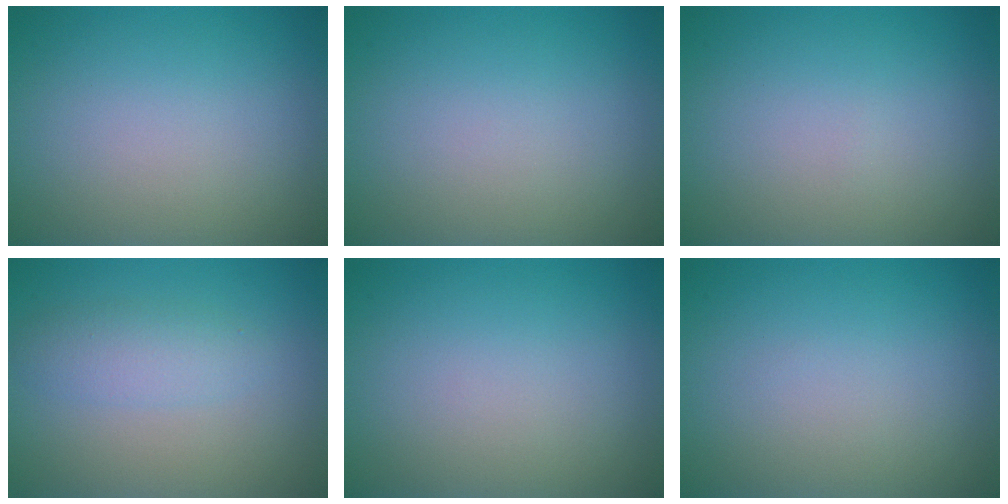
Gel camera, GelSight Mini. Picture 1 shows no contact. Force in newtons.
{"total": 0.0}
{"total": 0.0}
{"total": 2.4, "press": 2.4, "slide": 0.0}
{"total": 0.0}
{"total": 0.0}